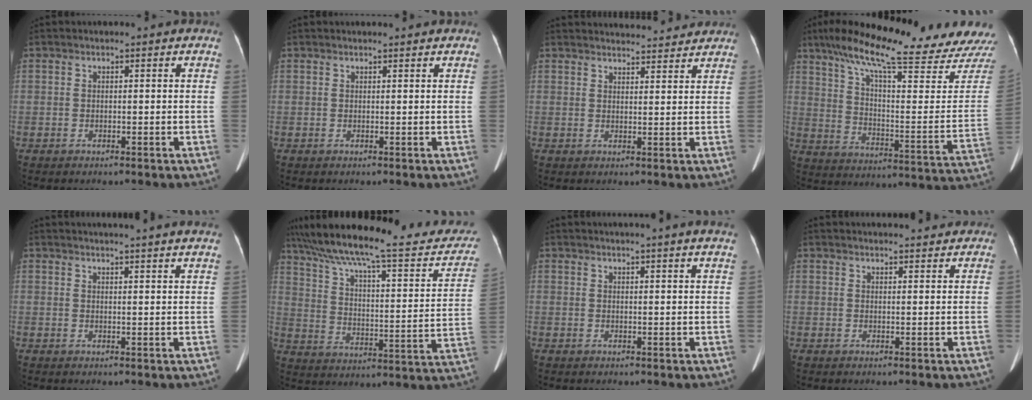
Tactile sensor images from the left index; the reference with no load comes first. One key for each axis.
{"total": 2.4, "fx": 2.2, "fy": 0.1, "fz": 0.9, "tx": -0.010, "ty": 0.005, "tz": 0.026}
{"total": 11.5, "fx": 11.1, "fy": 1.6, "fz": 2.4, "tx": -0.017, "ty": 0.007, "tz": 0.130}
{"total": 25.9, "fx": 22.3, "fy": 0.0, "fz": 13.2, "tx": -0.214, "ty": -0.076, "tz": 0.303}
{"total": 19.2, "fx": 18.1, "fy": -0.6, "fz": 6.4, "tx": -0.090, "ty": -0.026, "tz": 0.218}
{"total": 28.6, "fx": 24.9, "fy": 3.8, "fz": 13.5, "tx": -0.208, "ty": -0.052, "tz": 0.336}
{"total": 13.3, "fx": 12.2, "fy": -1.0, "fz": 5.2, "tx": -0.079, "ty": -0.022, "tz": 0.140}
{"total": 13.8, "fx": 13.1, "fy": 2.1, "fz": 4.0, "tx": -0.040, "ty": 0.020, "tz": 0.156}